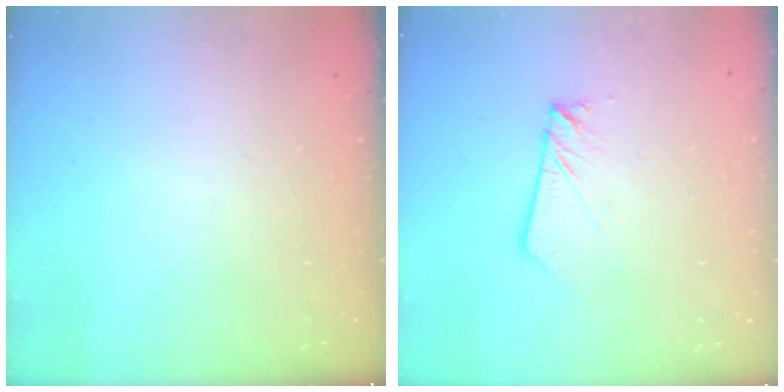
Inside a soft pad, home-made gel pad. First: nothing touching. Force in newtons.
{"total": 2.7, "press": 2.7, "slide": 0.2}